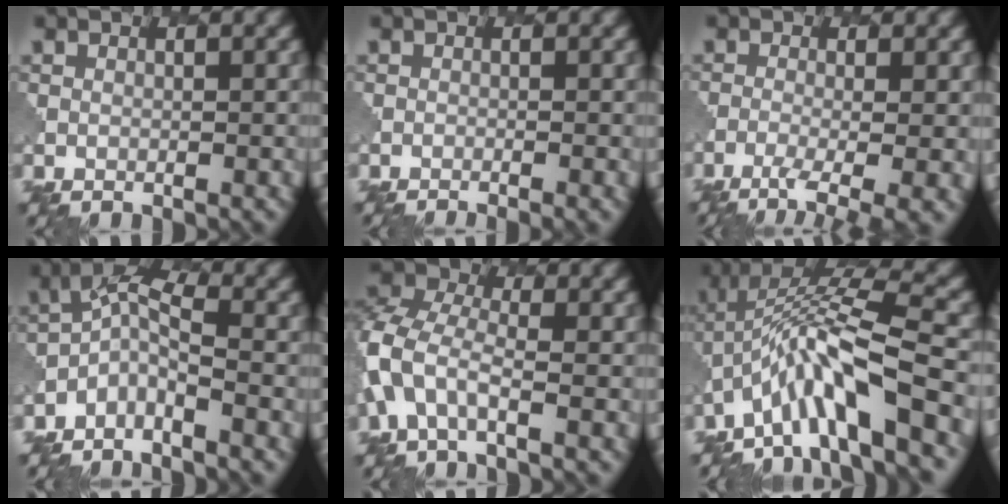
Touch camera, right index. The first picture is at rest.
{"total": 2.0, "force": [-1.3, 0.5, 1.4], "torque": [-0.009, 0.008, -0.021]}
{"total": 4.7, "force": [-2.0, 1.3, 4.0], "torque": [-0.066, -0.006, -0.038]}
{"total": 3.1, "force": [-2.0, 1.1, 2.1], "torque": [-0.044, 0.005, -0.049]}
{"total": 5.7, "force": [-2.0, 3.3, 4.1], "torque": [-0.110, 0.003, -0.054]}
{"total": 9.0, "force": [-3.6, 2.3, 7.8], "torque": [-0.138, 0.019, -0.066]}